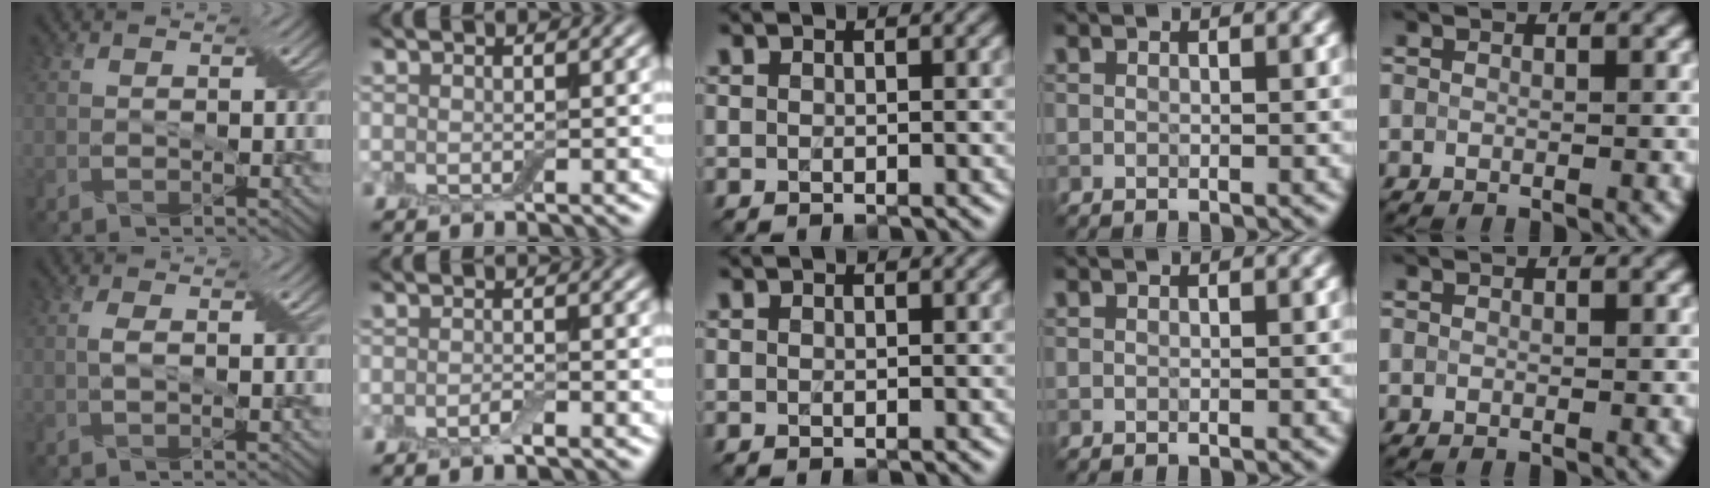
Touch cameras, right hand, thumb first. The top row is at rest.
{"thumb": {"total": 1.2, "force": [0.1, 0.3, 1.2], "torque": [-0.029, 0.006, 0.000]}, "index": {"total": 1.0, "force": [-0.6, 0.3, 0.7], "torque": [-0.016, -0.001, -0.011]}}